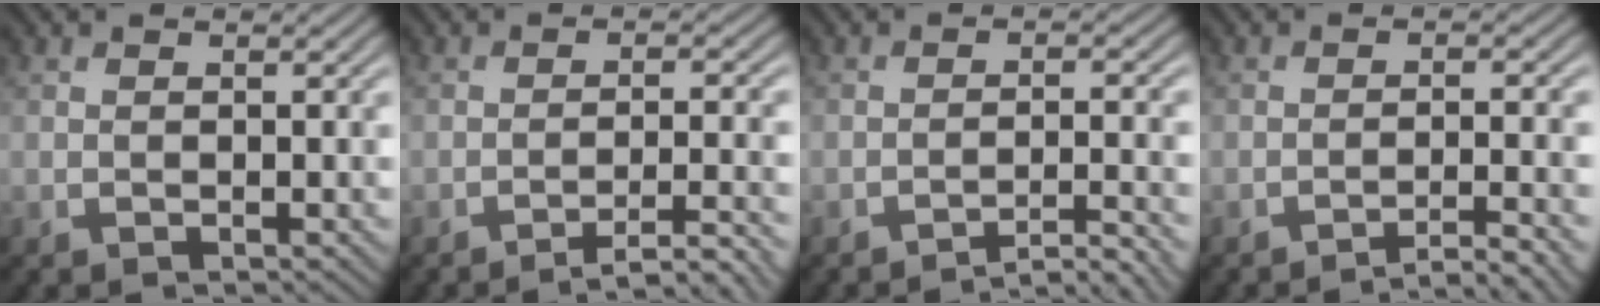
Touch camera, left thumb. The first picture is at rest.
{"total": 4.6, "force": [-3.4, 0.4, 3.1], "torque": [-0.047, 0.015, -0.064]}
{"total": 4.1, "force": [-3.3, 0.3, 2.4], "torque": [-0.034, 0.015, -0.063]}
{"total": 4.4, "force": [-3.3, 0.4, 2.9], "torque": [-0.040, 0.015, -0.062]}